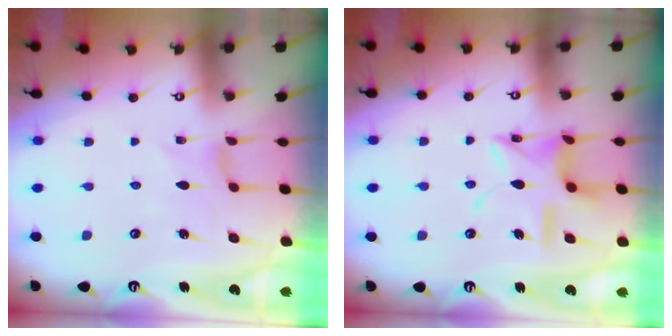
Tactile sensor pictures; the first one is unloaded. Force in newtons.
{"total": 13.4, "press": 13.3, "slide": 1.0}